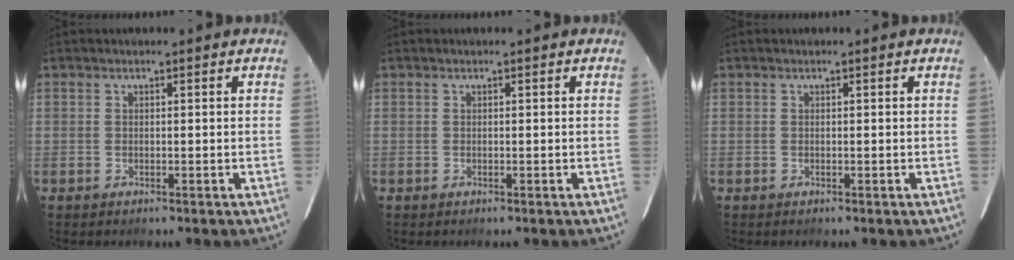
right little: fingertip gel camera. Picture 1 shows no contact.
{"total": 0.0}
{"total": 0.0}